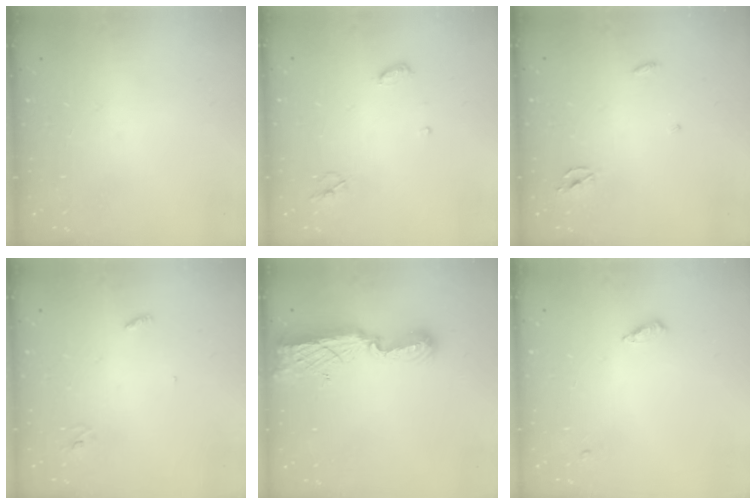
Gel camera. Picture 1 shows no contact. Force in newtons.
{"total": 4.7, "press": 4.6, "slide": 0.5}
{"total": 2.5, "press": 2.5, "slide": 0.1}
{"total": 2.8, "press": 2.8, "slide": 0.3}
{"total": 9.9, "press": 9.9, "slide": 0.8}
{"total": 4.2, "press": 4.2, "slide": 0.5}